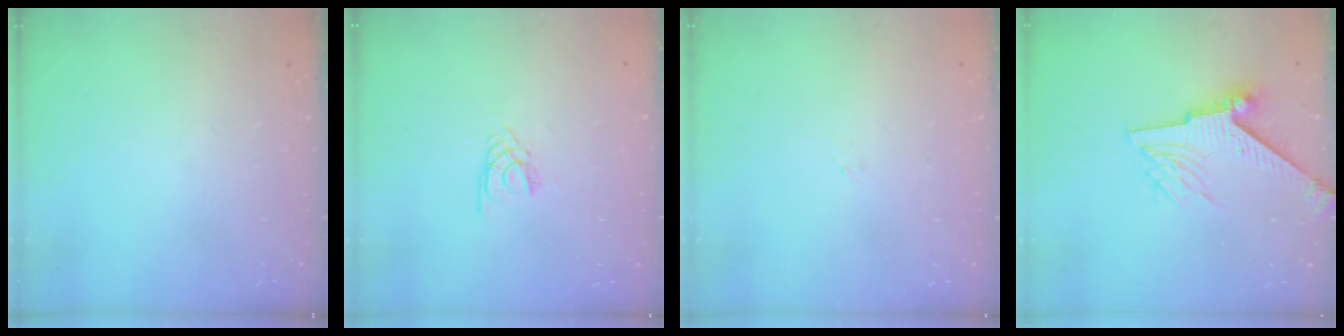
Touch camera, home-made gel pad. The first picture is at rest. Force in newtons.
{"total": 2.7, "press": 2.6, "slide": 0.4}
{"total": 1.3, "press": 1.2, "slide": 0.3}
{"total": 9.9, "press": 9.8, "slide": 1.2}